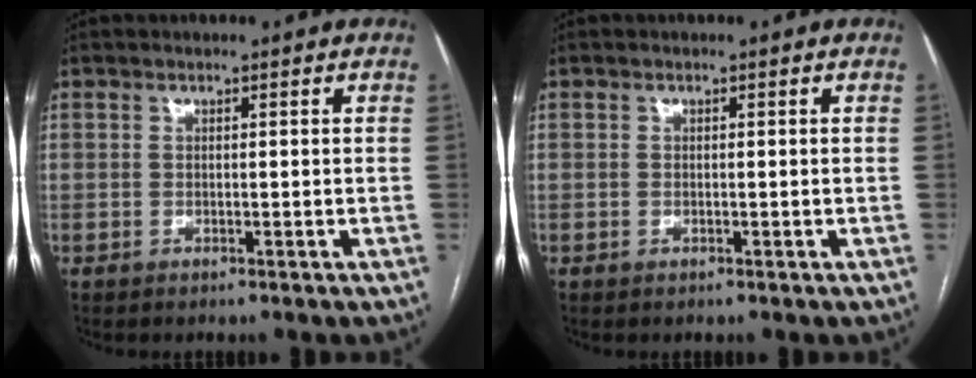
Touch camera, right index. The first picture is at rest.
{"total": 0.0}